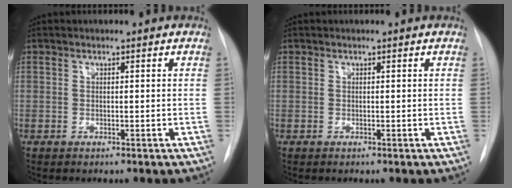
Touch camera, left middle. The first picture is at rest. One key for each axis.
{"total": 0.0}